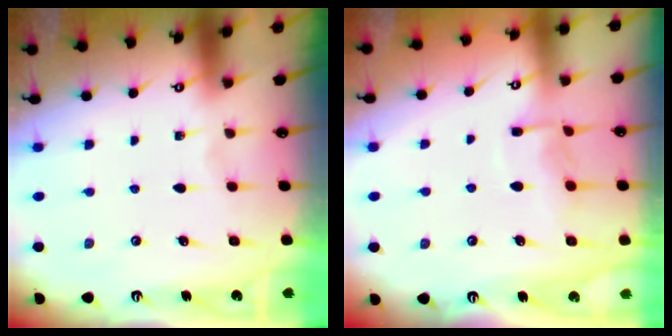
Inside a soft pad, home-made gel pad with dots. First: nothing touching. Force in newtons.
{"total": 6.6, "press": 6.6, "slide": 0.8}